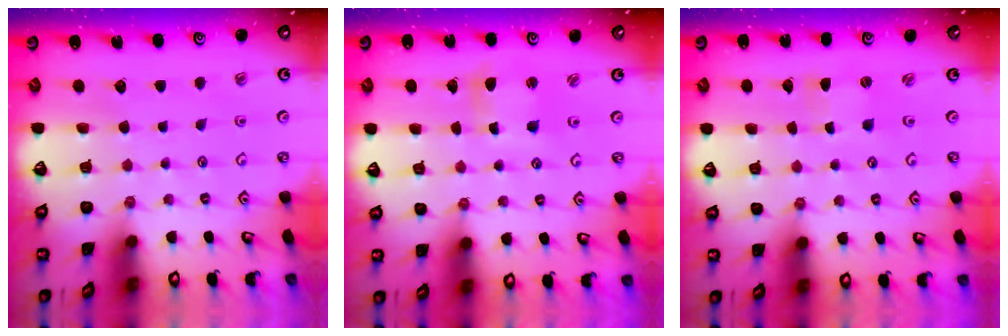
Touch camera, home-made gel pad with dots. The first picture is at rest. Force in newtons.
{"total": 4.4, "press": 4.3, "slide": 0.5}
{"total": 0.0}